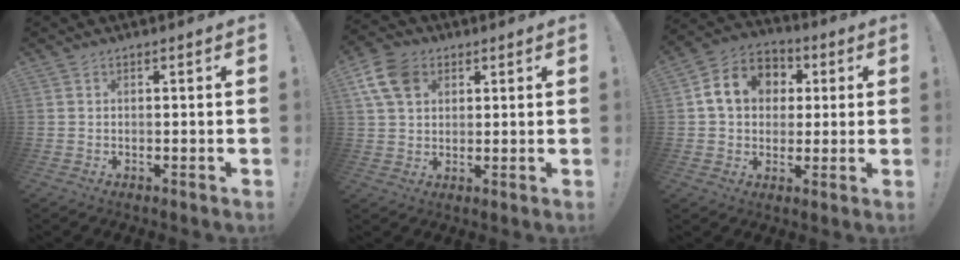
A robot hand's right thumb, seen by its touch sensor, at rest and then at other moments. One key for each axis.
{"total": 11.1, "fx": 4.5, "fy": 8.0, "fz": 6.2, "tx": -0.117, "ty": -0.010, "tz": 0.090}
{"total": 13.0, "fx": 3.1, "fy": 10.7, "fz": 6.6, "tx": -0.098, "ty": 0.008, "tz": 0.064}